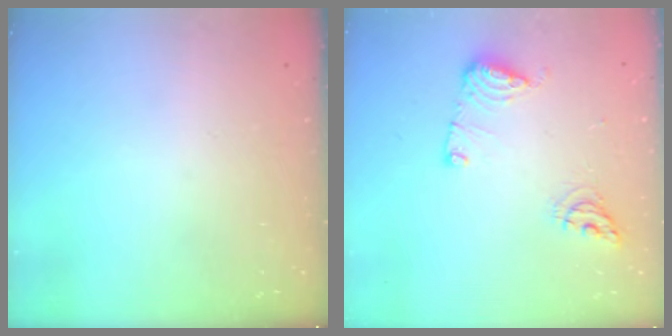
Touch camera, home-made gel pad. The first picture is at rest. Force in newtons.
{"total": 10.2, "press": 10.1, "slide": 1.2}